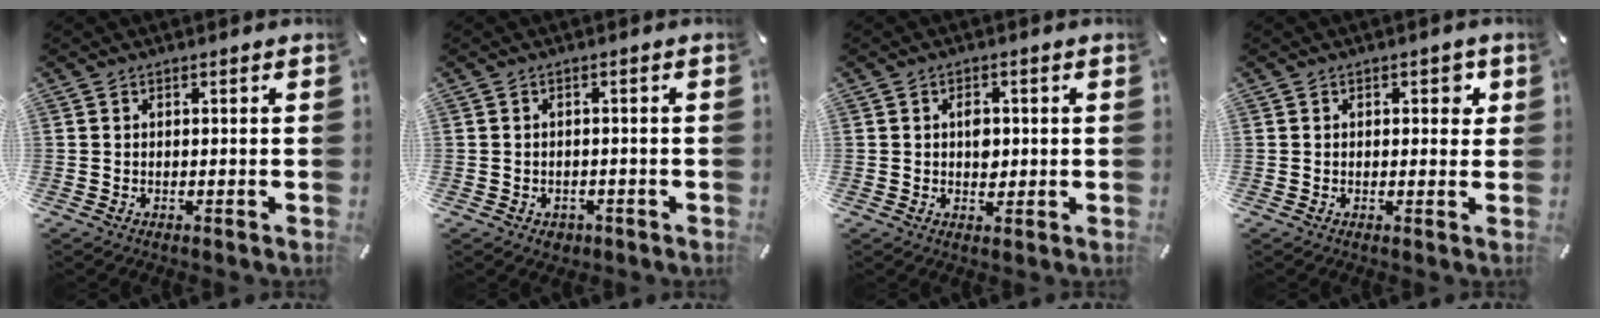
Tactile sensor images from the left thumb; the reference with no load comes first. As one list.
[{"total": 2.4, "force": [-1.1, 1.9, 1.0], "torque": [-0.015, 0.006, -0.021]}, {"total": 3.7, "force": [0.1, 2.8, 2.4], "torque": [-0.025, -0.003, -0.004]}, {"total": 2.6, "force": [0.8, 1.6, 1.9], "torque": [-0.015, -0.001, 0.005]}]